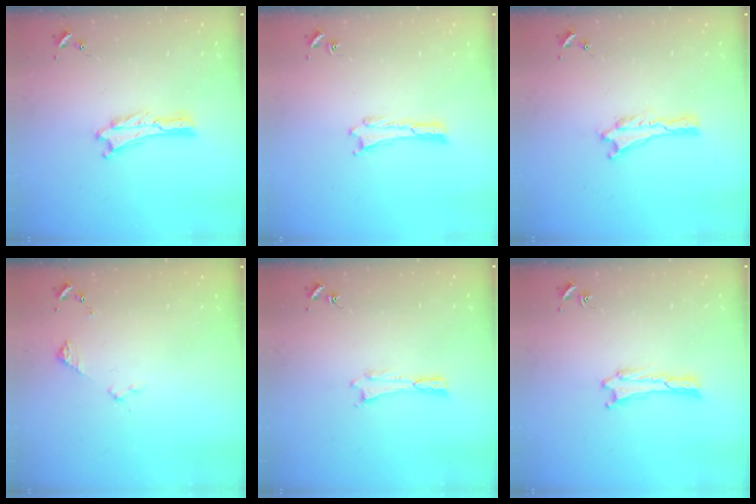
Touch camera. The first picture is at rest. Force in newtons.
{"total": 0.0}
{"total": 0.0}
{"total": 2.9, "press": 2.9, "slide": 0.3}
{"total": 0.0}
{"total": 0.0}